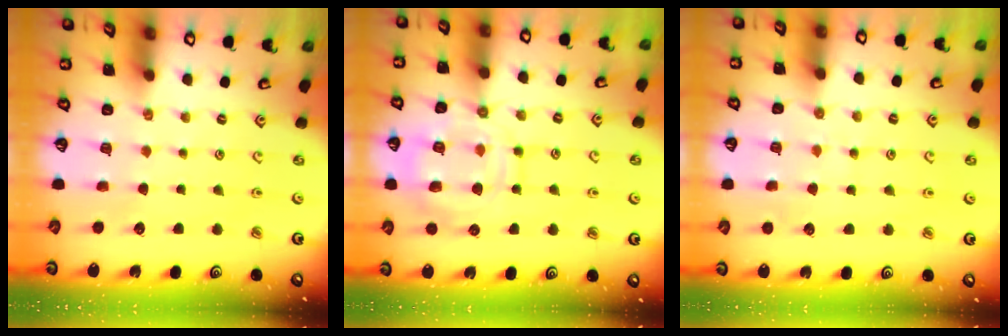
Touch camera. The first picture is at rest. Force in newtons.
{"total": 13.1, "press": 13.1, "slide": 1.2}
{"total": 4.6, "press": 4.6, "slide": 0.5}